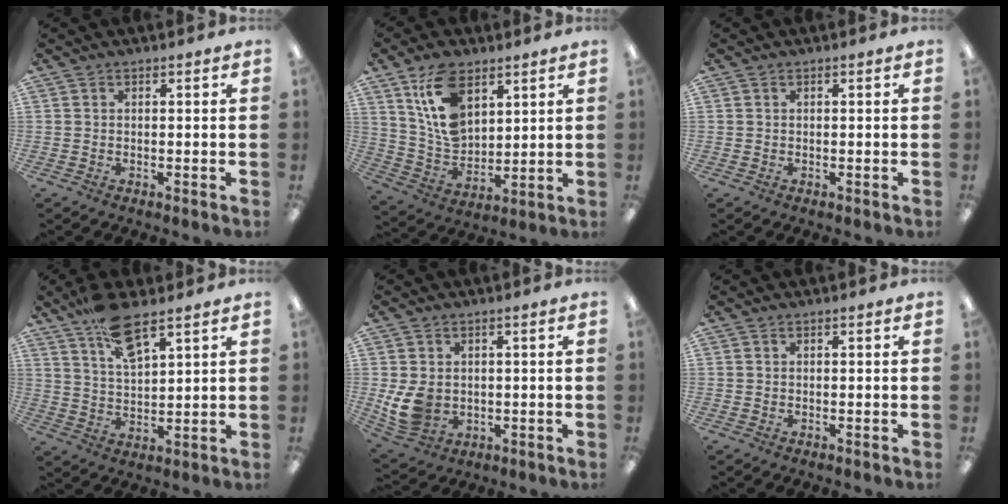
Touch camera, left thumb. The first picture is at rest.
{"total": 13.9, "force": [7.0, 8.5, 8.4], "torque": [-0.171, -0.016, 0.130]}
{"total": 0.0}
{"total": 10.2, "force": [7.4, 3.1, 6.2], "torque": [-0.105, -0.037, 0.131]}
{"total": 7.7, "force": [0.0, 6.2, 4.5], "torque": [-0.106, 0.005, 0.005]}
{"total": 0.0}